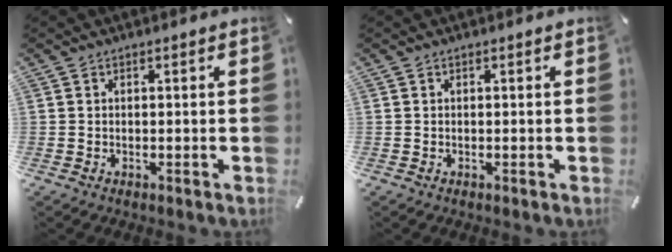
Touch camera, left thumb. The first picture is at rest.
{"total": 0.0}